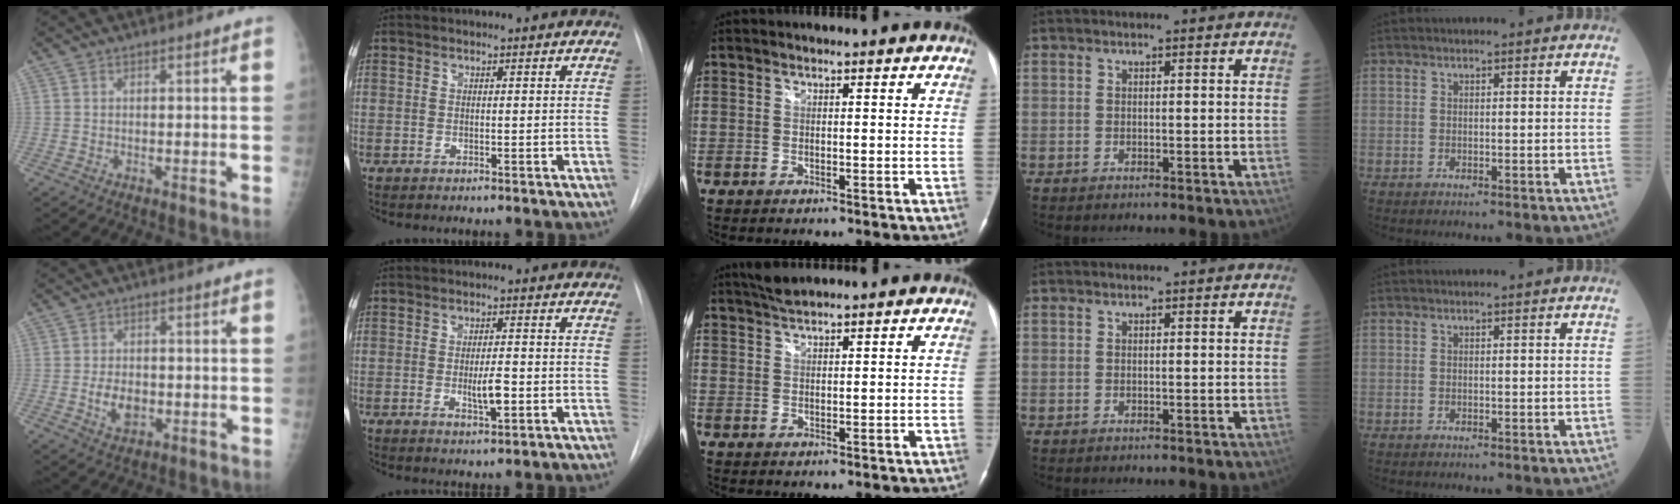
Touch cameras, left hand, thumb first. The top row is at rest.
{"thumb": {"total": 5.1, "force": [-1.1, 3.4, 3.6], "torque": [-0.055, 0.000, -0.015]}, "index": {"total": 4.0, "force": [-1.8, 0.8, 3.5], "torque": [-0.061, -0.008, -0.021]}, "middle": {"total": 2.8, "force": [2.6, 0.0, 1.0], "torque": [-0.025, 0.010, 0.051]}}